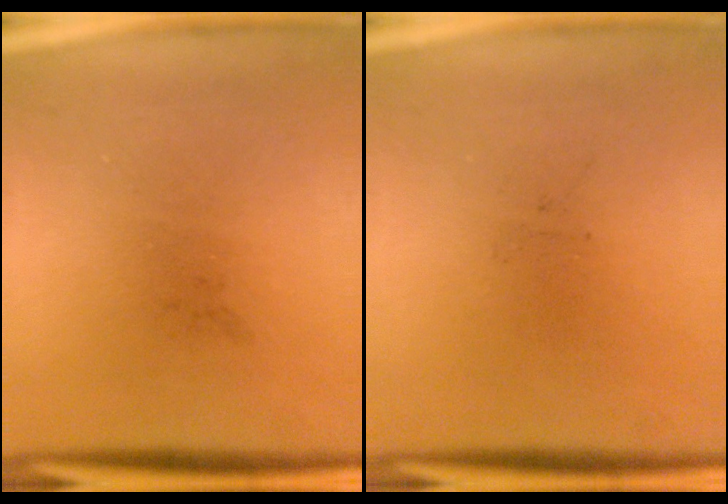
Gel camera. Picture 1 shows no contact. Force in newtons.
{"total": 0.0}